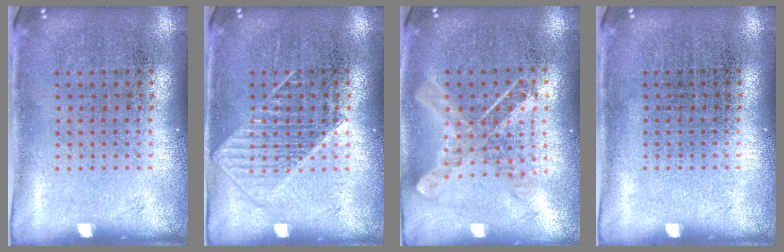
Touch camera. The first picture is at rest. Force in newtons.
{"total": 1.7, "press": 1.7, "slide": 0.3}
{"total": 0.9, "press": 0.9, "slide": 0.1}
{"total": 0.0}